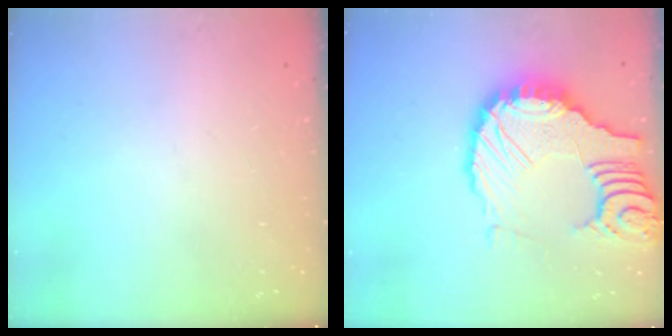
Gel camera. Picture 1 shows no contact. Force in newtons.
{"total": 16.6, "press": 16.5, "slide": 1.8}